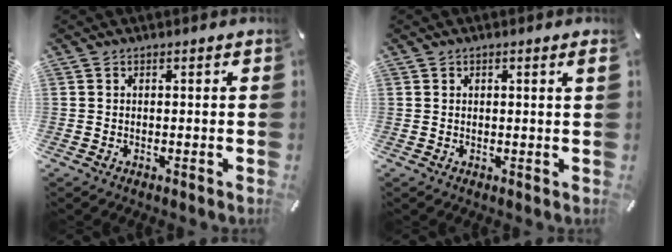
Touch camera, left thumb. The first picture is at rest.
{"total": 1.0, "force": [0.5, 0.0, 0.8], "torque": [-0.017, 0.001, 0.007]}